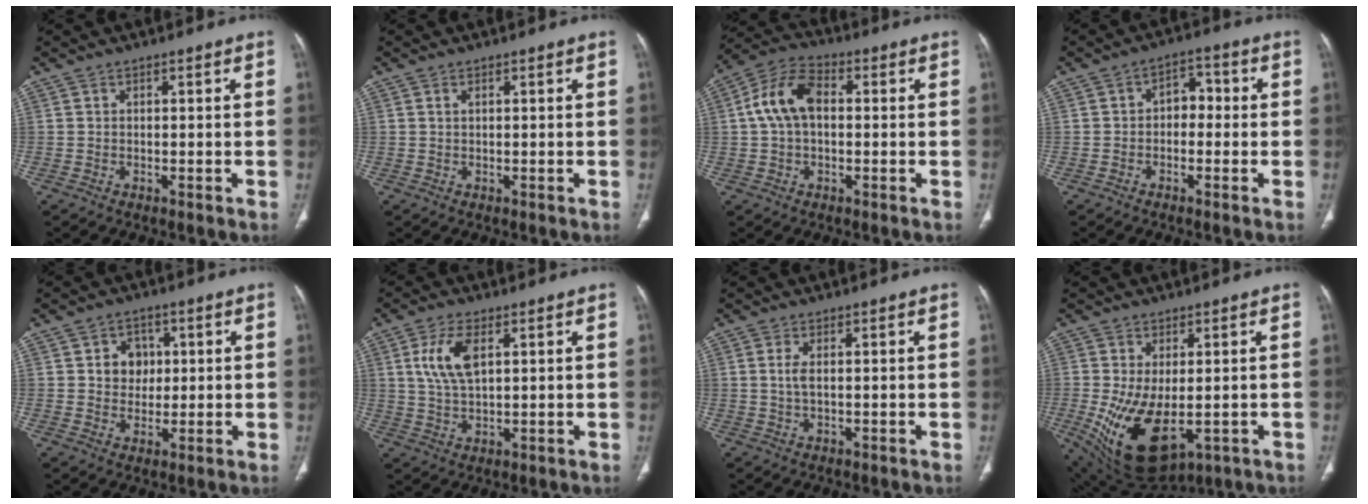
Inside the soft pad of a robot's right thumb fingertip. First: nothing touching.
{"total": 0.5, "force": [0.3, 0.2, 0.4], "torque": [-0.011, 0.003, 0.006]}
{"total": 10.0, "force": [0.9, 6.3, 7.7], "torque": [-0.151, 0.028, 0.010]}
{"total": 4.9, "force": [-0.5, 3.5, 3.4], "torque": [-0.028, 0.023, -0.019]}
{"total": 5.3, "force": [1.2, 4.6, 2.4], "torque": [-0.007, -0.001, 0.017]}
{"total": 7.8, "force": [2.5, 3.6, 6.4], "torque": [-0.135, -0.006, 0.054]}
{"total": 2.3, "force": [0.4, 0.8, 2.1], "torque": [-0.053, 0.002, 0.012]}
{"total": 13.9, "force": [-2.8, 7.3, 11.5], "torque": [-0.211, -0.018, -0.017]}